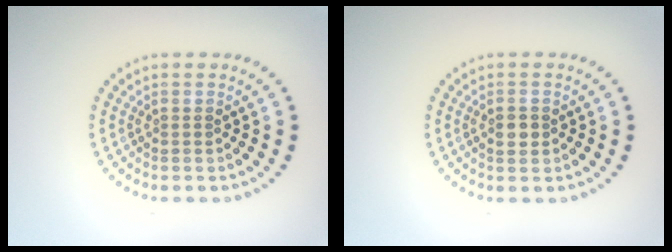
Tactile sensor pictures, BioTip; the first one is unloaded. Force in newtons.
{"total": 1.5, "press": 1.5, "slide": 0.3}